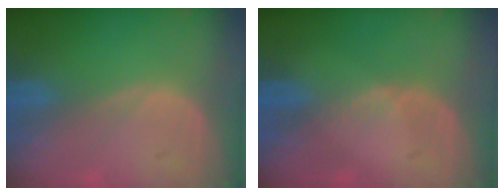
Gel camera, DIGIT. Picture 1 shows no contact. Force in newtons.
{"total": 1.1, "press": 0.8, "slide": 0.8}